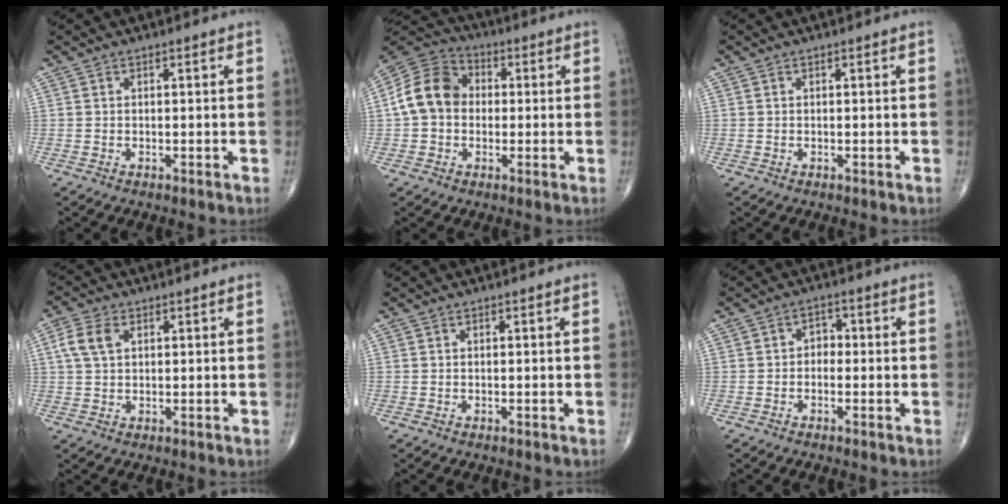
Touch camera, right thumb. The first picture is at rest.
{"total": 11.6, "force": [0.3, 9.3, 6.9], "torque": [-0.117, 0.032, -0.008]}
{"total": 0.0}
{"total": 5.1, "force": [1.6, 3.2, 3.6], "torque": [-0.081, 0.009, 0.030]}
{"total": 0.0}
{"total": 2.6, "force": [-0.4, 2.0, 1.5], "torque": [-0.006, 0.013, -0.017]}